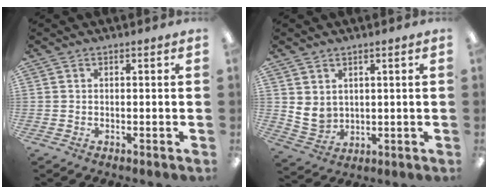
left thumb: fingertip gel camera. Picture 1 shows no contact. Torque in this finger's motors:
{"motor_torque": [-0.23, 0.29, -0.03, -0.11, 0.00]}